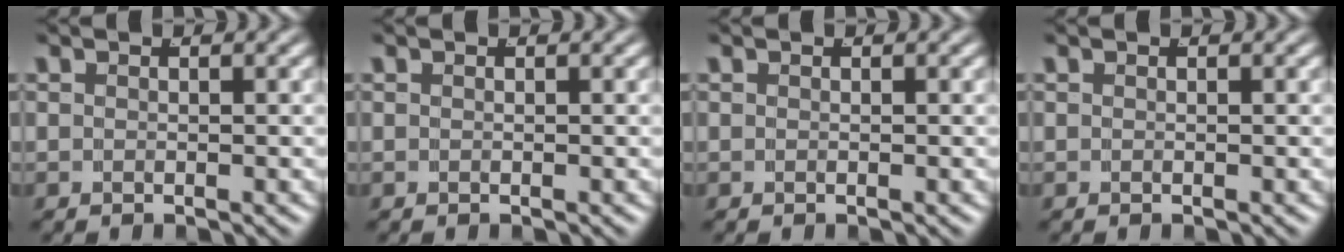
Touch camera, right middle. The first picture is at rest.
{"total": 0.0}
{"total": 0.0}
{"total": 0.0}